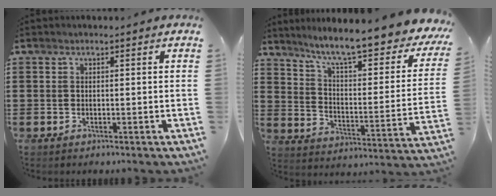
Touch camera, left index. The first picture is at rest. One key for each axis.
{"total": 9.0, "fx": 7.4, "fy": 0.0, "fz": 5.1, "tx": -0.118, "ty": -0.058, "tz": 0.117}